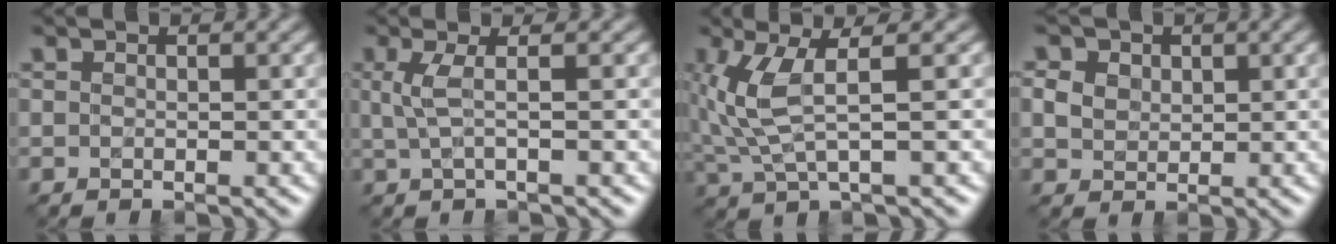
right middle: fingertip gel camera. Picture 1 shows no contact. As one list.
[{"total": 2.5, "force": [0.3, 0.7, 2.4], "torque": [-0.049, 0.002, 0.004]}, {"total": 4.8, "force": [1.1, 1.3, 4.4], "torque": [-0.117, -0.002, 0.027]}, {"total": 3.7, "force": [1.7, 2.8, 1.8], "torque": [-0.047, 0.012, 0.023]}]